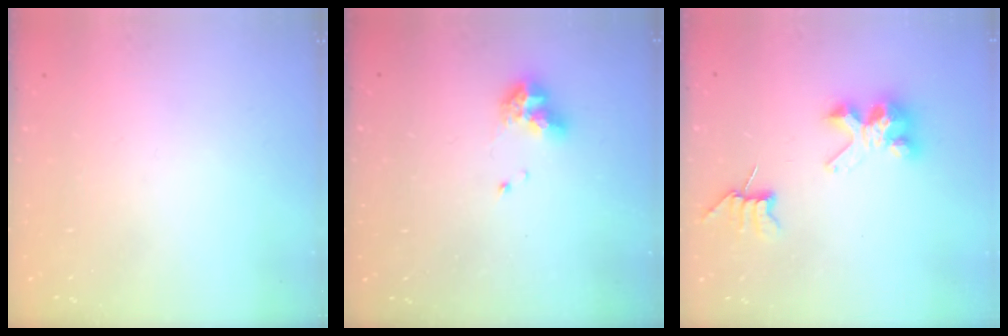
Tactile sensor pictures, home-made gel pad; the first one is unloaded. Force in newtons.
{"total": 8.2, "press": 8.1, "slide": 1.2}
{"total": 7.8, "press": 7.8, "slide": 0.5}